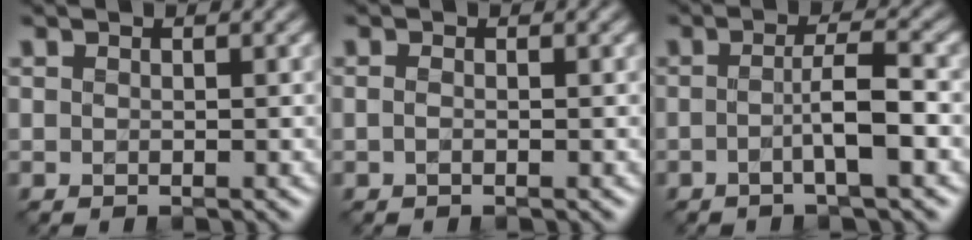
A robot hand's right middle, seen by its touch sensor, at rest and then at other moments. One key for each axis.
{"total": 0.5, "fx": -0.2, "fy": 0.2, "fz": 0.5, "tx": -0.012, "ty": -0.002, "tz": -0.005}
{"total": 3.6, "fx": -0.8, "fy": 0.5, "fz": 3.4, "tx": -0.056, "ty": 0.009, "tz": -0.023}